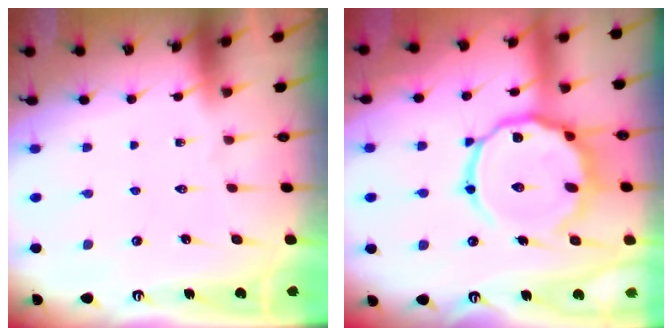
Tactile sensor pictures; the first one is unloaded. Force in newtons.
{"total": 15.5, "press": 15.4, "slide": 1.4}